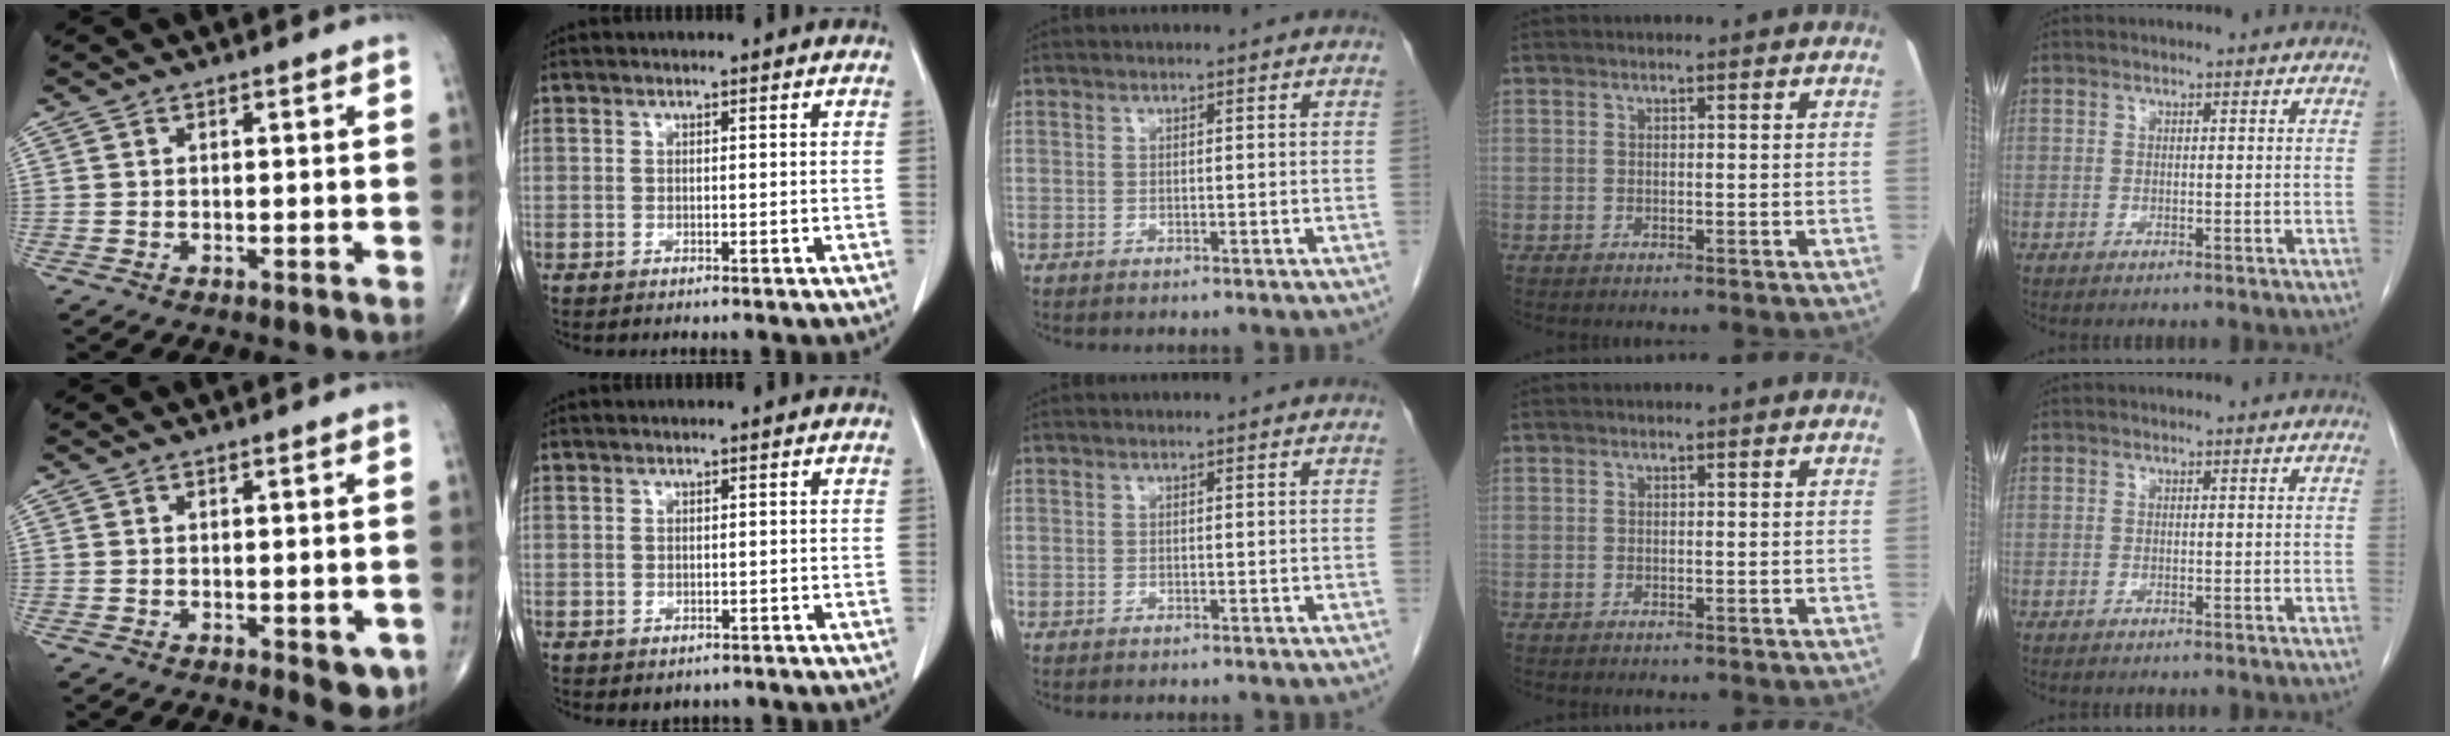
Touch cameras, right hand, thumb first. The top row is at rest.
{"thumb": {"total": 4.2, "force": [-1.4, 1.9, 3.5], "torque": [-0.021, -0.005, -0.013]}, "index": {"total": 1.4, "force": [-0.7, 1.2, 0.4], "torque": [-0.006, 0.001, -0.002]}}